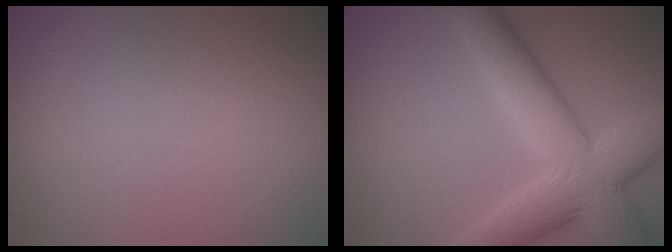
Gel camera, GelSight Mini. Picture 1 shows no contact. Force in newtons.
{"total": 7.9, "press": 7.9, "slide": 0.0}